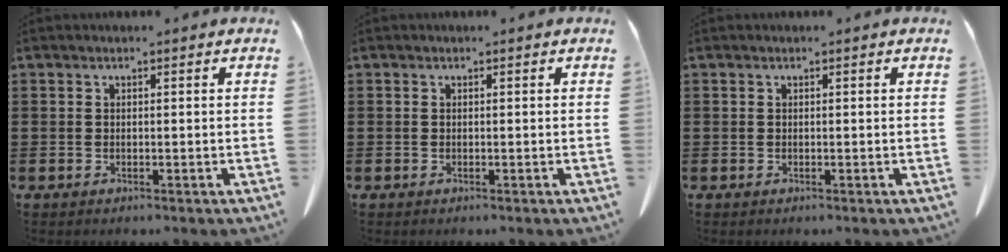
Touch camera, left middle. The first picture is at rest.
{"total": 0.0}
{"total": 0.0}